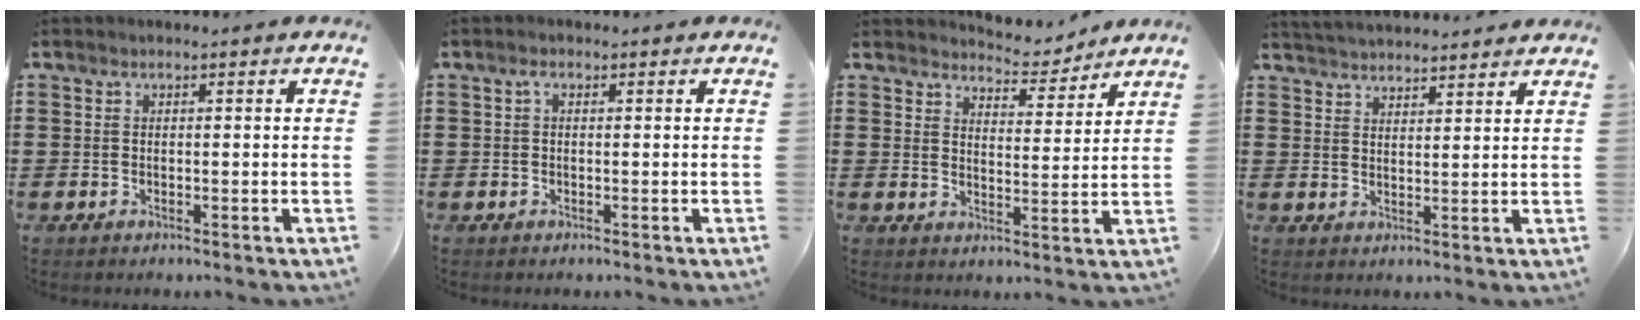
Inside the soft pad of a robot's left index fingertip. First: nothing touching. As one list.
[{"total": 1.0, "force": [0.0, 0.5, 0.9], "torque": [-0.019, 0.003, 0.000]}, {"total": 4.4, "force": [4.3, 0.7, 0.3], "torque": [-0.020, -0.027, 0.074]}, {"total": 3.1, "force": [3.0, -0.2, -0.1], "torque": [-0.009, -0.010, 0.057]}]